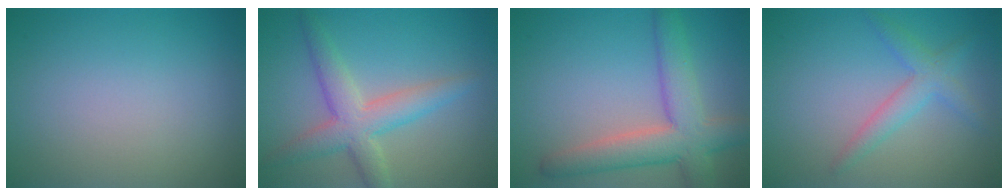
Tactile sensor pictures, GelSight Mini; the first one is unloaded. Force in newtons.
{"total": 4.6, "press": 4.6, "slide": 0.0}
{"total": 6.4, "press": 6.4, "slide": 0.4}
{"total": 2.6, "press": 2.6, "slide": 0.1}